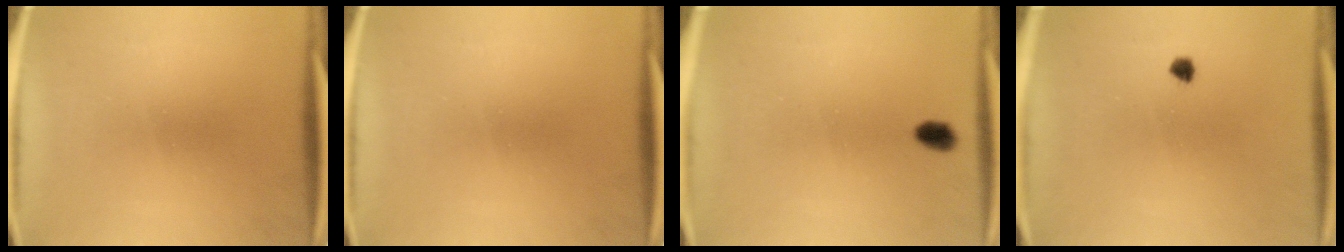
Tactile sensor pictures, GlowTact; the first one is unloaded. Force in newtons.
{"total": 0.0}
{"total": 2.7}
{"total": 1.3}